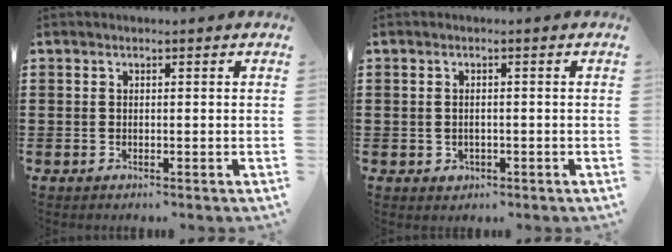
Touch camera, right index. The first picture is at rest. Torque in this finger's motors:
{"motor_torque": [1.30, 0.81, 0.04, 0.00]}